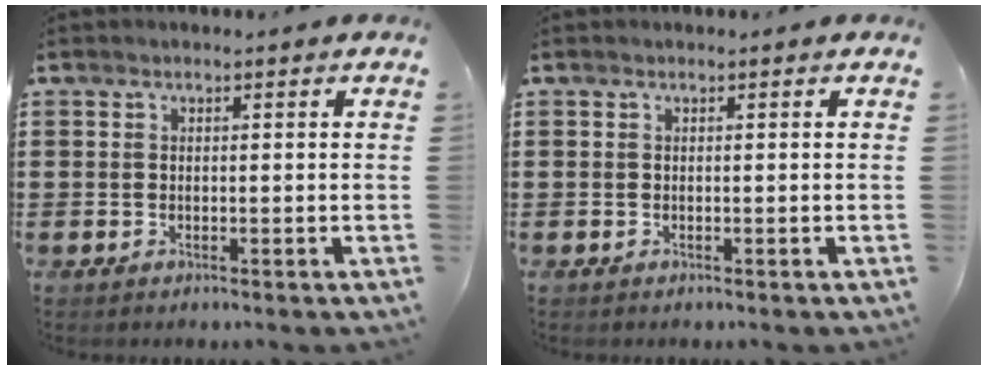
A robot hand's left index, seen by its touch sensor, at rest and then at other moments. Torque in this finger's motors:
{"motor_torque": [0.00, 0.00, 0.00, 0.00]}